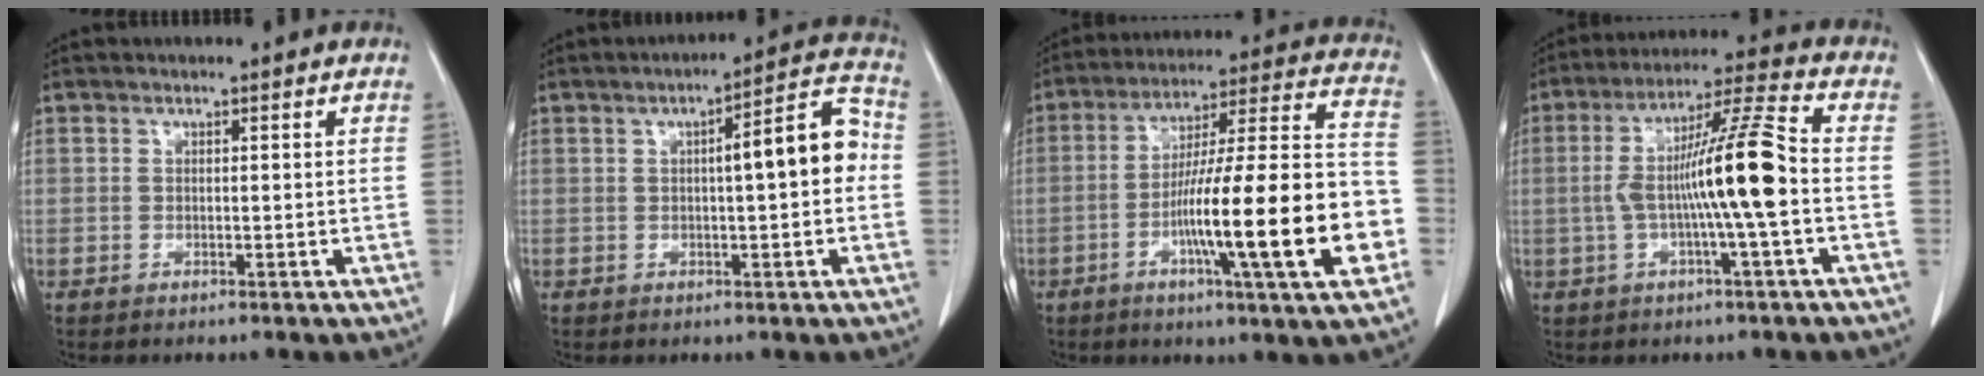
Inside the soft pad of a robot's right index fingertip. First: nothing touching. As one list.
[{"total": 8.4, "force": [0.3, 1.6, 8.3], "torque": [-0.110, 0.029, 0.000]}, {"total": 22.2, "force": [-6.4, 0.8, 21.2], "torque": [-0.299, 0.002, -0.102]}, {"total": 12.5, "force": [-1.3, -0.3, 12.4], "torque": [-0.225, 0.018, -0.031]}]